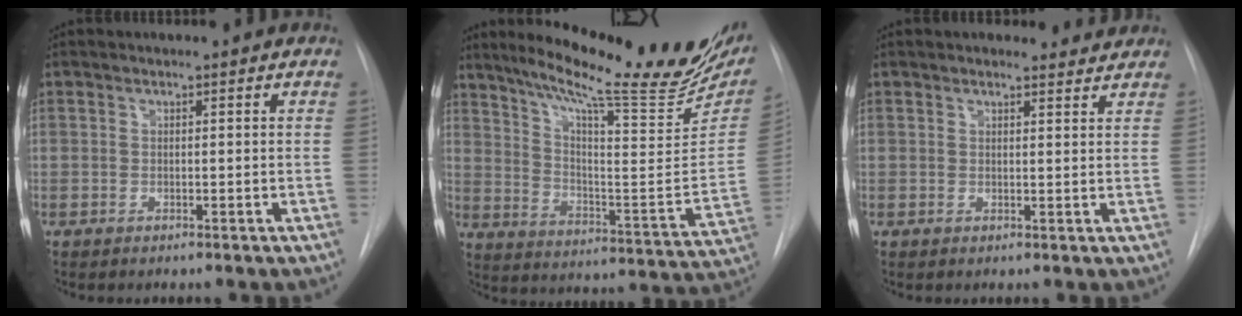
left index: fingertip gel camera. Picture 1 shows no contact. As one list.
[{"total": 26.6, "force": [21.1, 3.0, 15.9], "torque": [-0.244, -0.054, 0.289]}, {"total": 3.3, "force": [3.2, 0.8, 0.0], "torque": [-0.003, -0.002, 0.027]}]